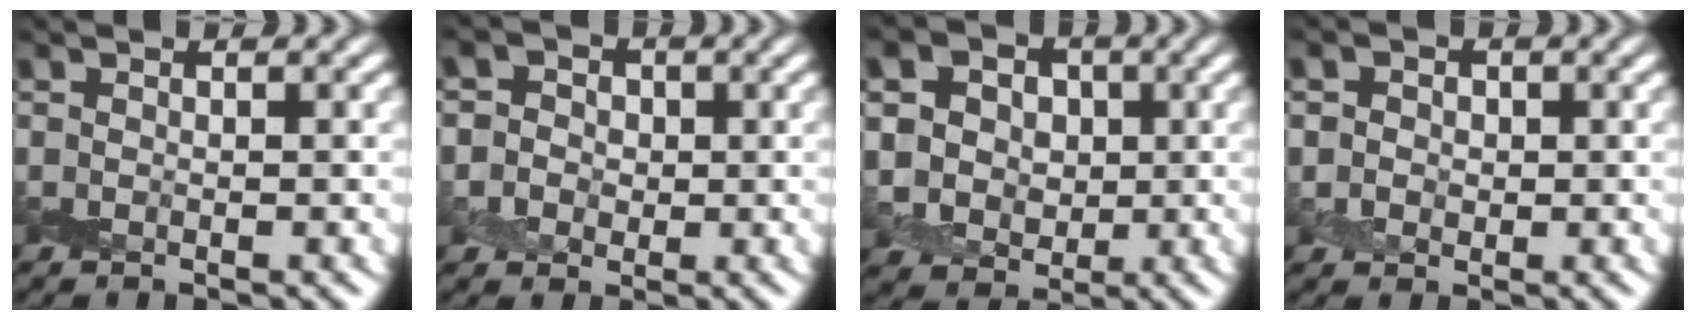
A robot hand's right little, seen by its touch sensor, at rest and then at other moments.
{"total": 4.5, "force": [0.6, 4.1, 1.6], "torque": [-0.004, 0.023, -0.012]}
{"total": 8.6, "force": [2.3, 7.3, 3.9], "torque": [-0.087, 0.023, 0.026]}
{"total": 2.5, "force": [0.4, 2.3, 1.0], "torque": [-0.002, 0.005, -0.001]}